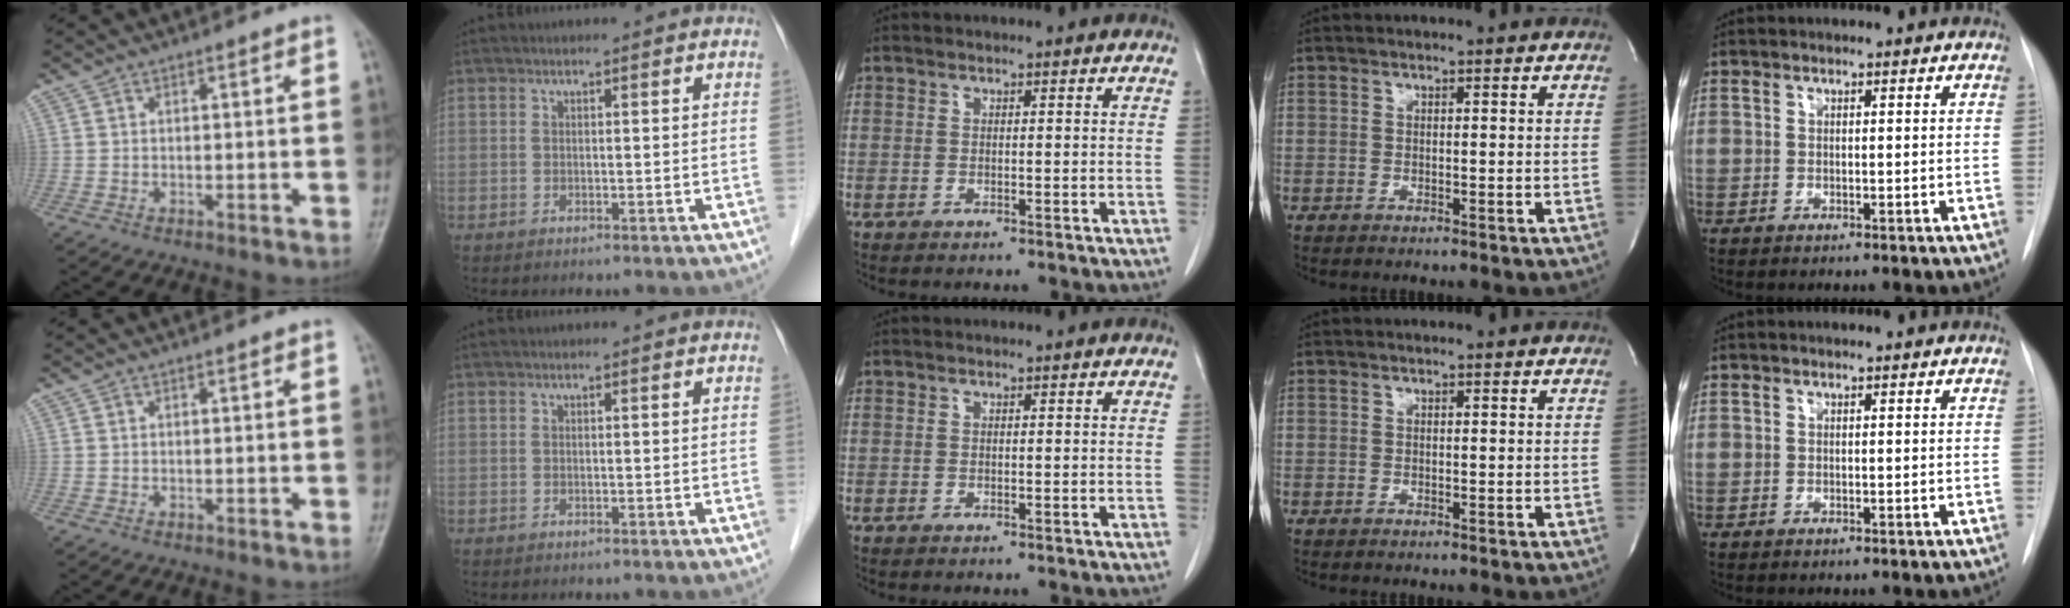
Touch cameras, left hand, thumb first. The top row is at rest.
{}